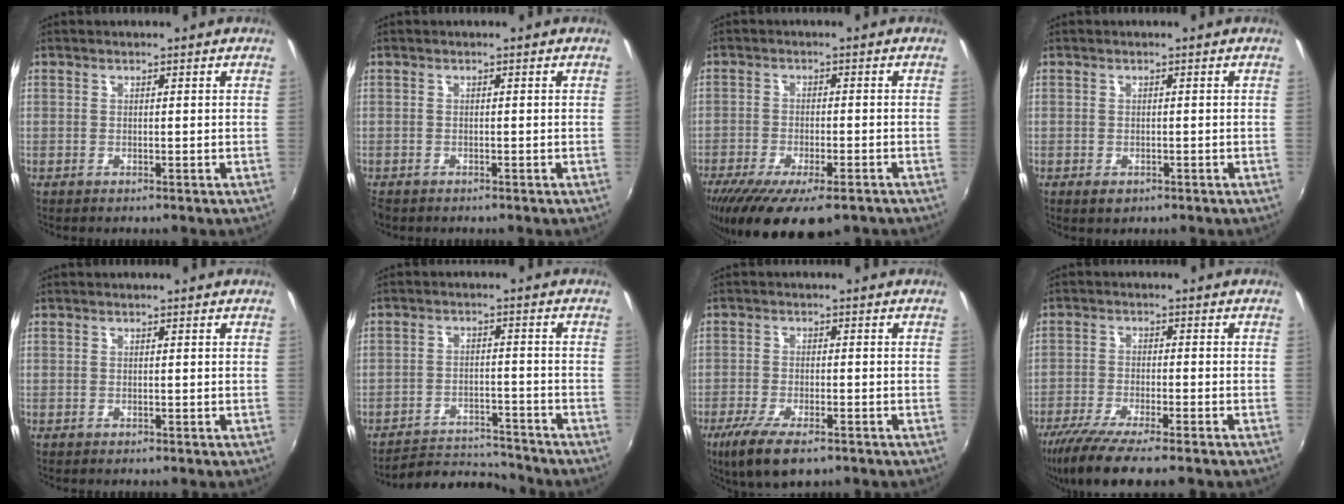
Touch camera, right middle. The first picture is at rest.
{"total": 1.6, "force": [-1.3, 0.9, 0.5], "torque": [-0.014, -0.007, -0.022]}
{"total": 15.1, "force": [-10.7, 4.8, 9.6], "torque": [-0.194, -0.057, -0.166]}
{"total": 1.9, "force": [-0.9, 1.3, 1.0], "torque": [-0.017, -0.004, -0.014]}
{"total": 0.0}
{"total": 8.8, "force": [-8.5, 1.8, 0.7], "torque": [-0.034, 0.016, -0.129]}
{"total": 9.6, "force": [-6.1, 3.2, 6.7], "torque": [-0.152, -0.036, -0.107]}
{"total": 10.7, "force": [-8.3, 1.2, 6.6], "torque": [-0.146, -0.037, -0.145]}